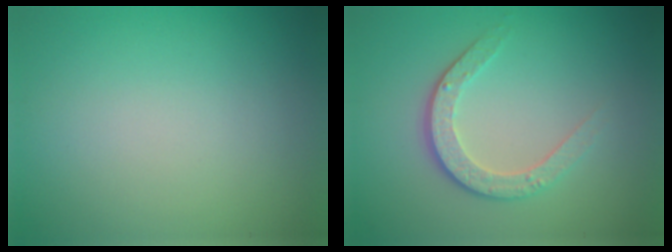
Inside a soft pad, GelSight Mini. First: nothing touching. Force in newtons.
{"total": 3.5, "press": 2.6, "slide": 2.3}